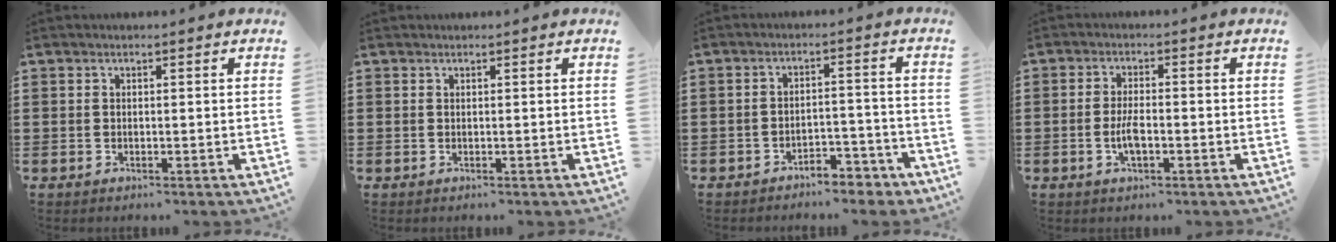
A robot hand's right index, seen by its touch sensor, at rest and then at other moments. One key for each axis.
{"total": 0.0}
{"total": 4.0, "fx": -3.8, "fy": 0.8, "fz": 0.9, "tx": -0.017, "ty": 0.010, "tz": -0.078}
{"total": 3.9, "fx": -1.1, "fy": 1.3, "fz": 3.5, "tx": -0.076, "ty": -0.001, "tz": -0.023}